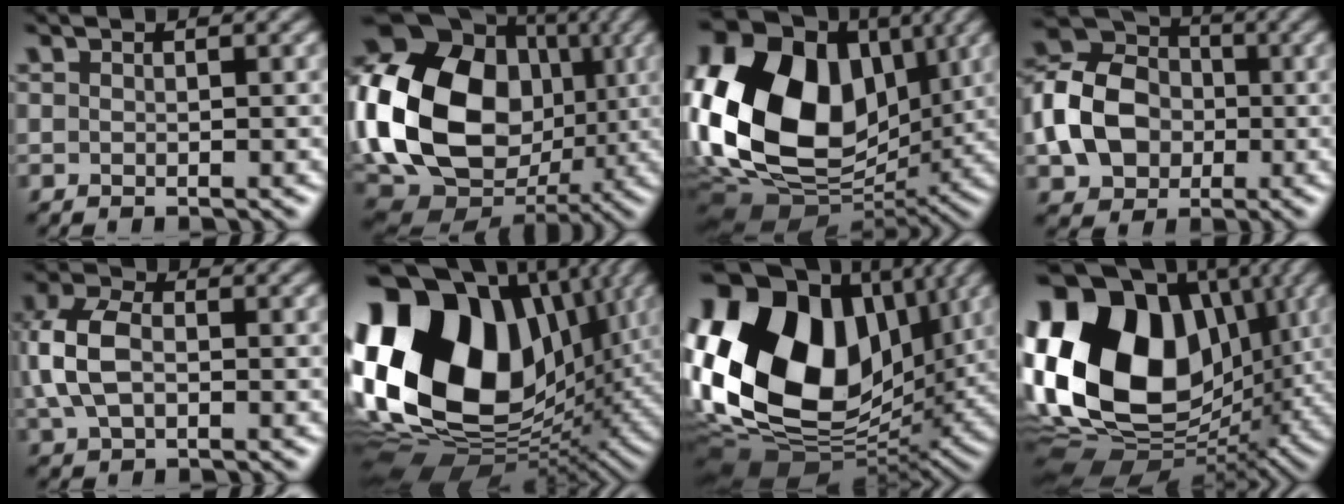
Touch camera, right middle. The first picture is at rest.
{"total": 17.8, "force": [0.6, 13.9, 11.1], "torque": [-0.250, 0.001, 0.003]}
{"total": 17.1, "force": [1.9, 12.4, 11.6], "torque": [-0.233, 0.011, 0.025]}
{"total": 7.8, "force": [-1.1, 6.3, 4.4], "torque": [-0.096, 0.017, -0.040]}
{"total": 5.3, "force": [0.1, 3.5, 3.9], "torque": [-0.094, 0.009, -0.005]}
{"total": 21.8, "force": [3.1, 15.4, 15.1], "torque": [-0.328, -0.001, 0.068]}
{"total": 19.3, "force": [3.1, 13.8, 13.1], "torque": [-0.292, 0.018, 0.053]}
{"total": 18.9, "force": [2.5, 13.6, 12.9], "torque": [-0.264, 0.011, 0.036]}